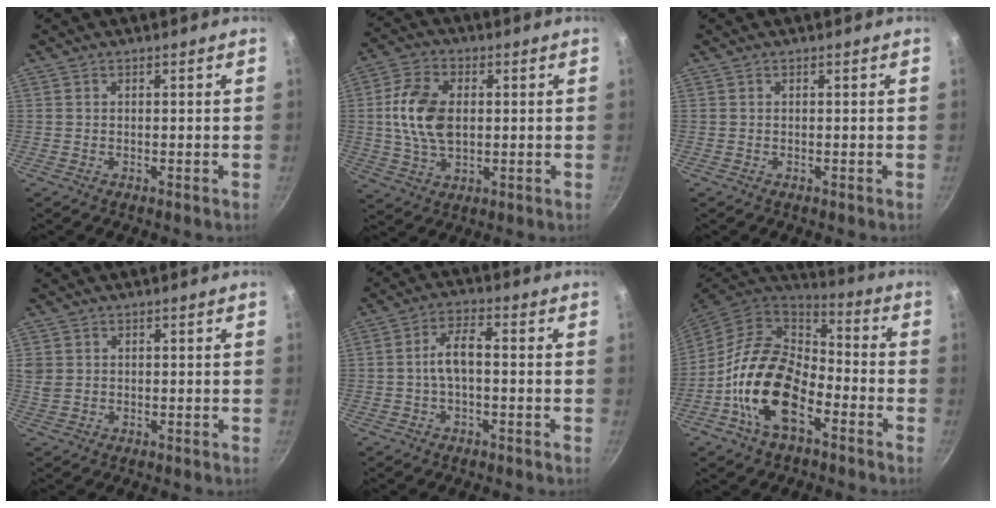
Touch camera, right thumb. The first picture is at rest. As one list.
[{"total": 11.6, "force": [0.9, 7.4, 8.8], "torque": [-0.158, 0.008, 0.013]}, {"total": 0.0}, {"total": 2.9, "force": [0.7, 2.4, 1.4], "torque": [-0.024, -0.001, 0.018]}, {"total": 5.6, "force": [-0.7, 2.4, 5.0], "torque": [-0.095, 0.029, -0.017]}, {"total": 18.2, "force": [-6.7, 10.6, 13.1], "torque": [-0.218, 0.046, -0.139]}]